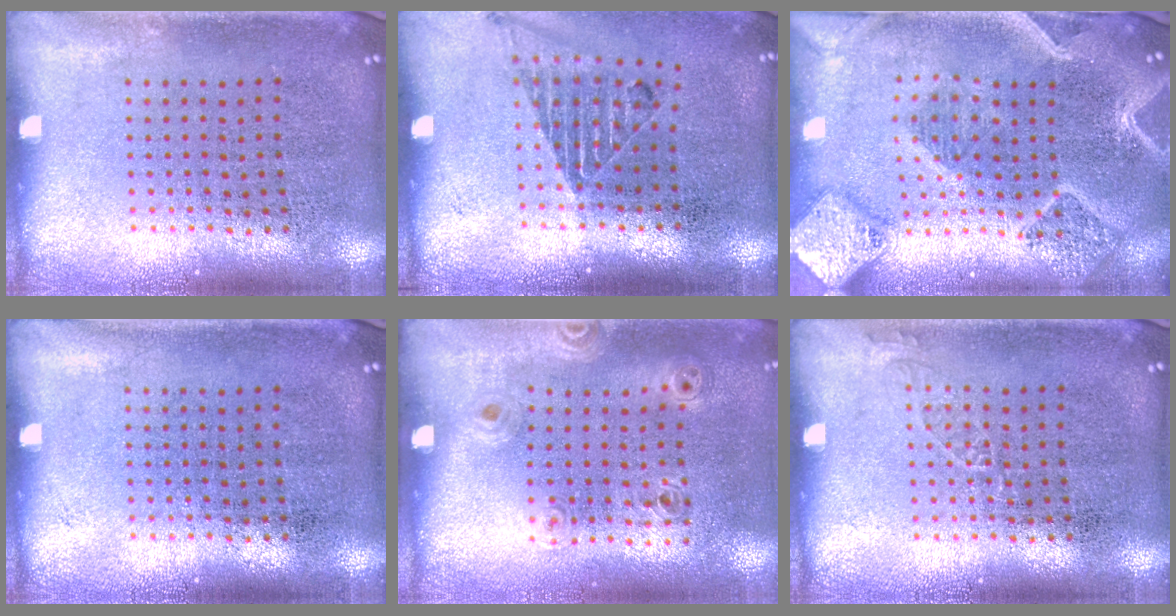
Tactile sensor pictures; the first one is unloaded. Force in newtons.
{"total": 1.2, "press": 1.1, "slide": 0.3}
{"total": 3.0, "press": 2.6, "slide": 1.5}
{"total": 0.0}
{"total": 1.1, "press": 1.0, "slide": 0.5}
{"total": 0.8, "press": 0.8, "slide": 0.1}